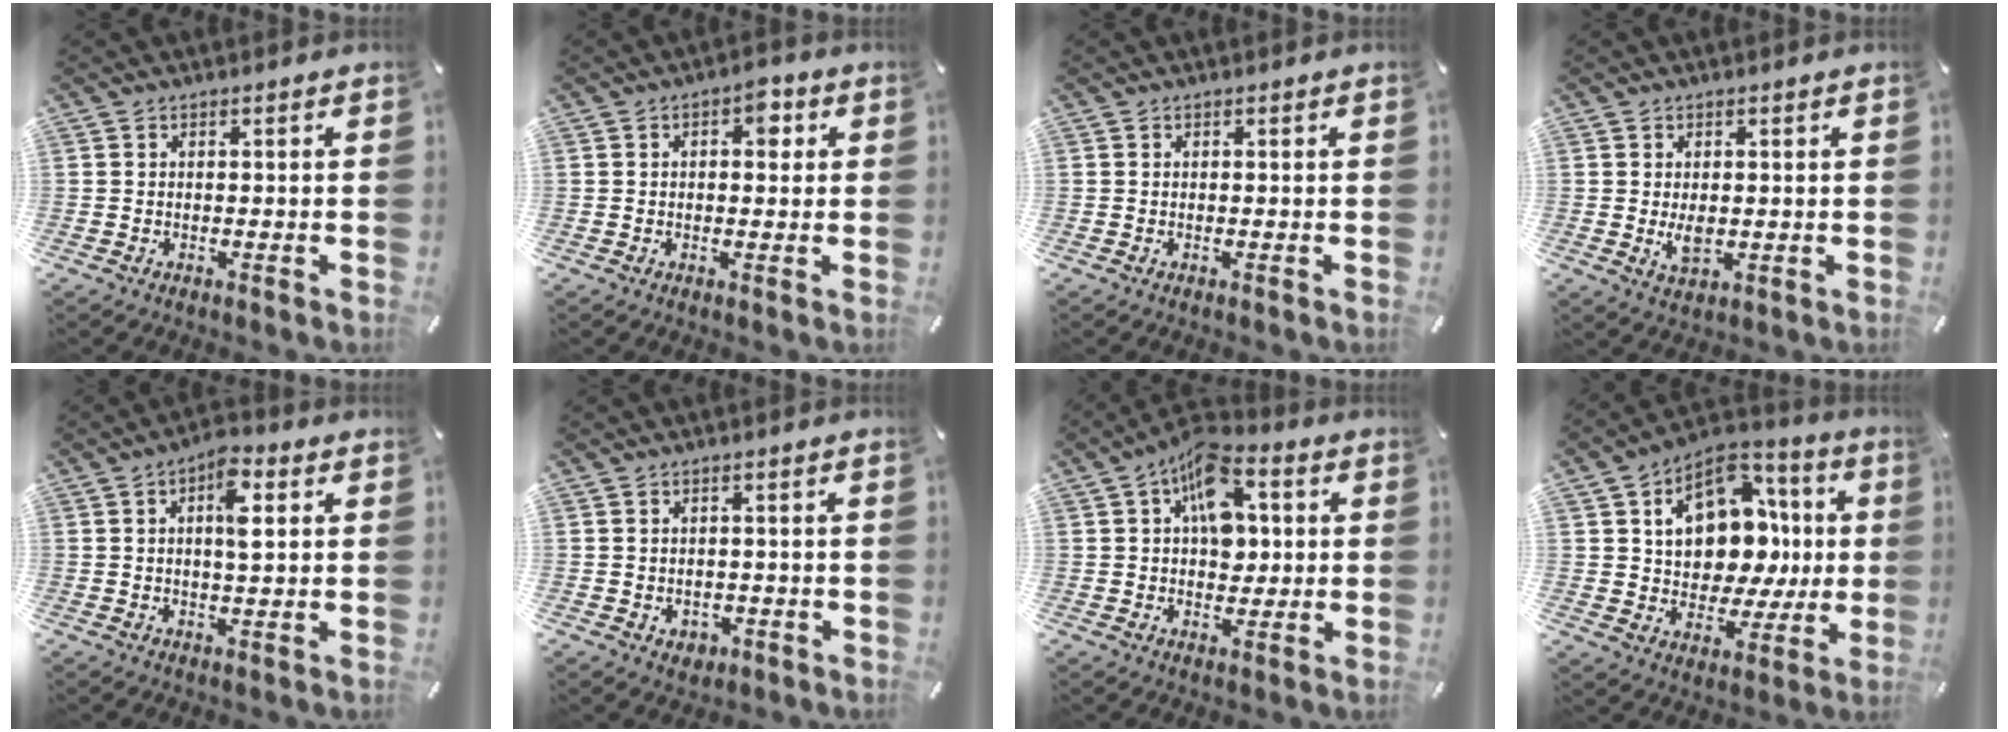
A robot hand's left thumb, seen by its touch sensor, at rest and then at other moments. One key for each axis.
{"total": 4.6, "fx": 1.2, "fy": 2.7, "fz": 3.6, "tx": -0.035, "ty": -0.004, "tz": 0.009}
{"total": 0.0}
{"total": 3.9, "fx": 0.0, "fy": 2.6, "fz": 3.0, "tx": -0.061, "ty": -0.005, "tz": -0.003}
{"total": 7.3, "fx": 2.1, "fy": 3.0, "fz": 6.3, "tx": -0.096, "ty": -0.002, "tz": 0.028}
{"total": 2.7, "fx": -0.5, "fy": 2.5, "fz": 0.8, "tx": -0.007, "ty": 0.002, "tz": -0.011}
{"total": 12.0, "fx": 3.5, "fy": 8.0, "fz": 8.3, "tx": -0.116, "ty": -0.007, "tz": 0.064}
{"total": 16.5, "fx": 4.2, "fy": 12.6, "fz": 9.7, "tx": -0.137, "ty": -0.025, "tz": 0.084}